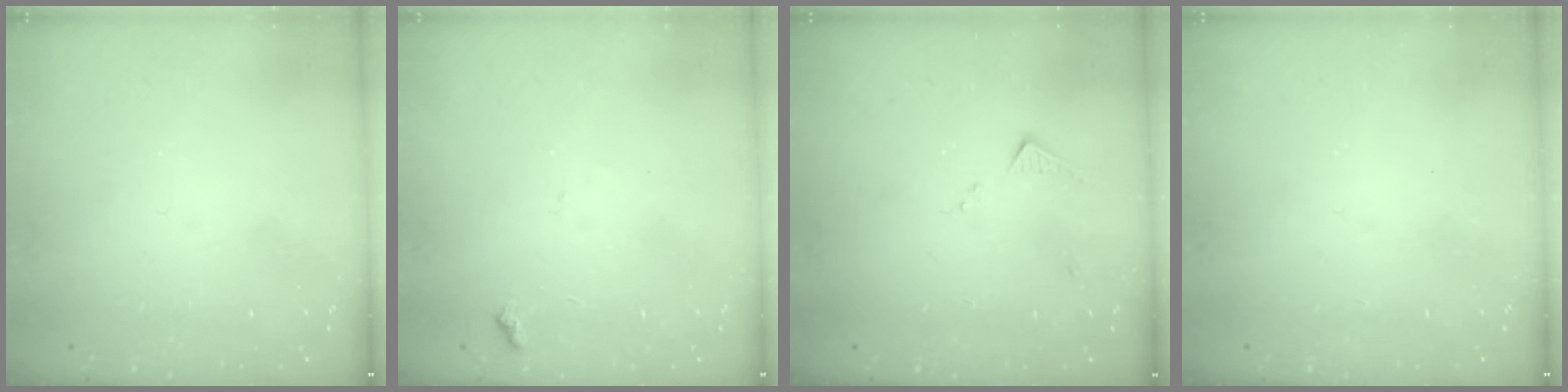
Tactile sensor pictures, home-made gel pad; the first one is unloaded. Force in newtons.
{"total": 6.0, "press": 6.0, "slide": 0.6}
{"total": 6.0, "press": 6.0, "slide": 0.6}
{"total": 0.9, "press": 0.9, "slide": 0.3}